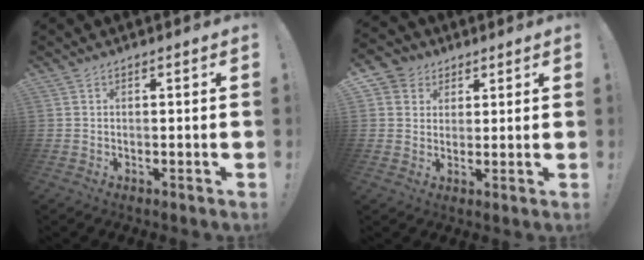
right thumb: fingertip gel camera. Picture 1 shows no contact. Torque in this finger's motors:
{"motor_torque": [0.16, 1.92, 0.32, 0.27, 0.44]}